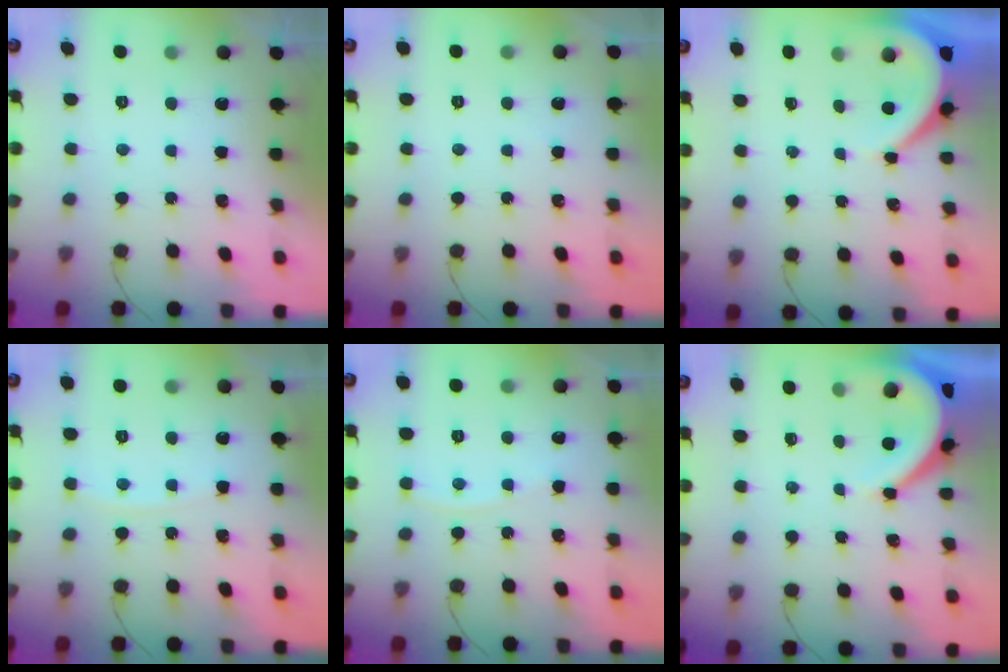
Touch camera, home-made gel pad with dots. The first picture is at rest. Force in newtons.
{"total": 1.5, "press": 1.5, "slide": 0.2}
{"total": 5.8, "press": 5.7, "slide": 1.0}
{"total": 5.7, "press": 5.7, "slide": 0.6}
{"total": 2.5, "press": 2.5, "slide": 0.3}
{"total": 7.3, "press": 7.3, "slide": 0.7}